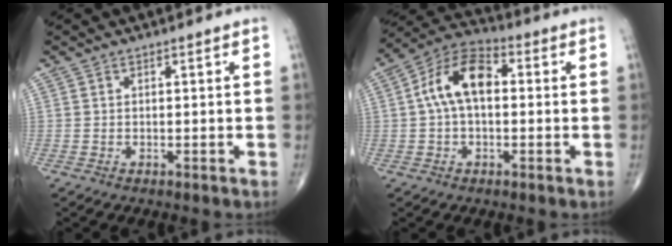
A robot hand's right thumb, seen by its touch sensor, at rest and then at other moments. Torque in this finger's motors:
{"motor_torque": [0.36, 0.83, 1.30, 0.08, 0.10]}